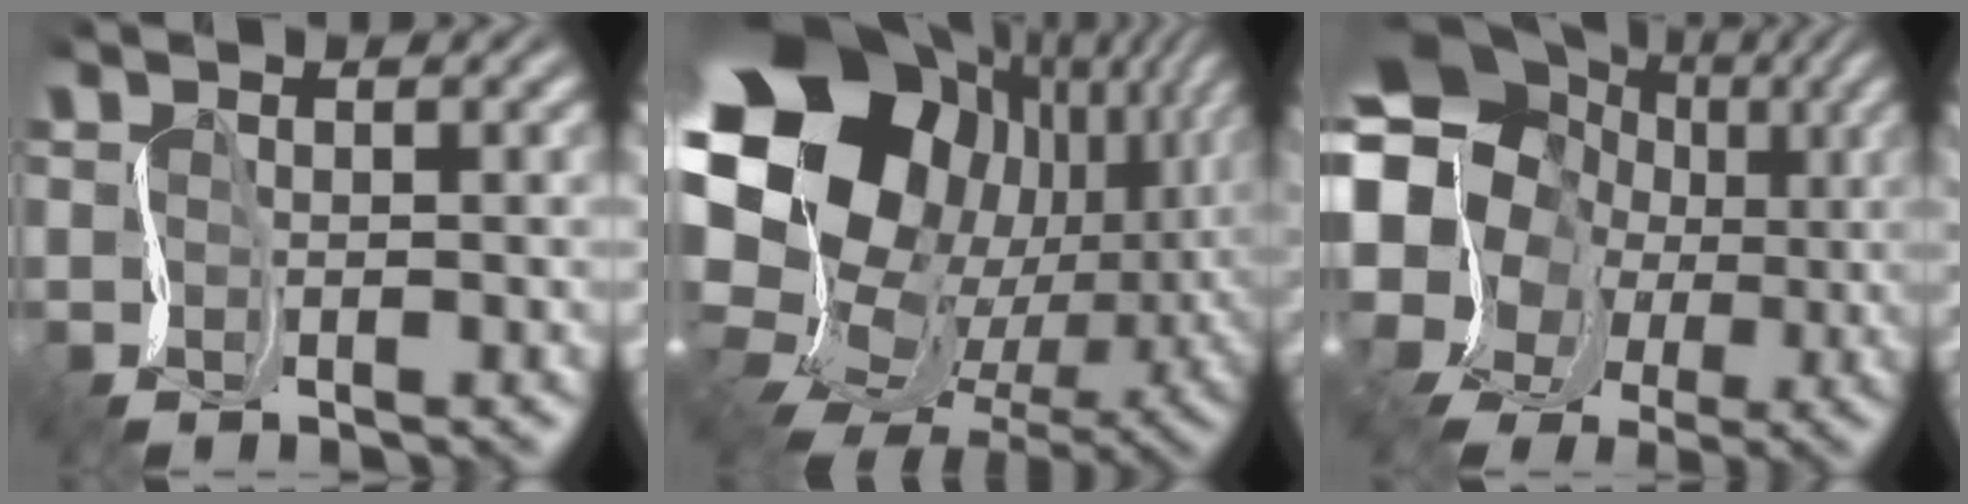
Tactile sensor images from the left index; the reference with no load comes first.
{"total": 20.3, "force": [4.4, 14.9, 13.0], "torque": [-0.266, -0.026, 0.104]}
{"total": 17.4, "force": [3.2, 15.4, 7.6], "torque": [-0.174, 0.029, 0.026]}